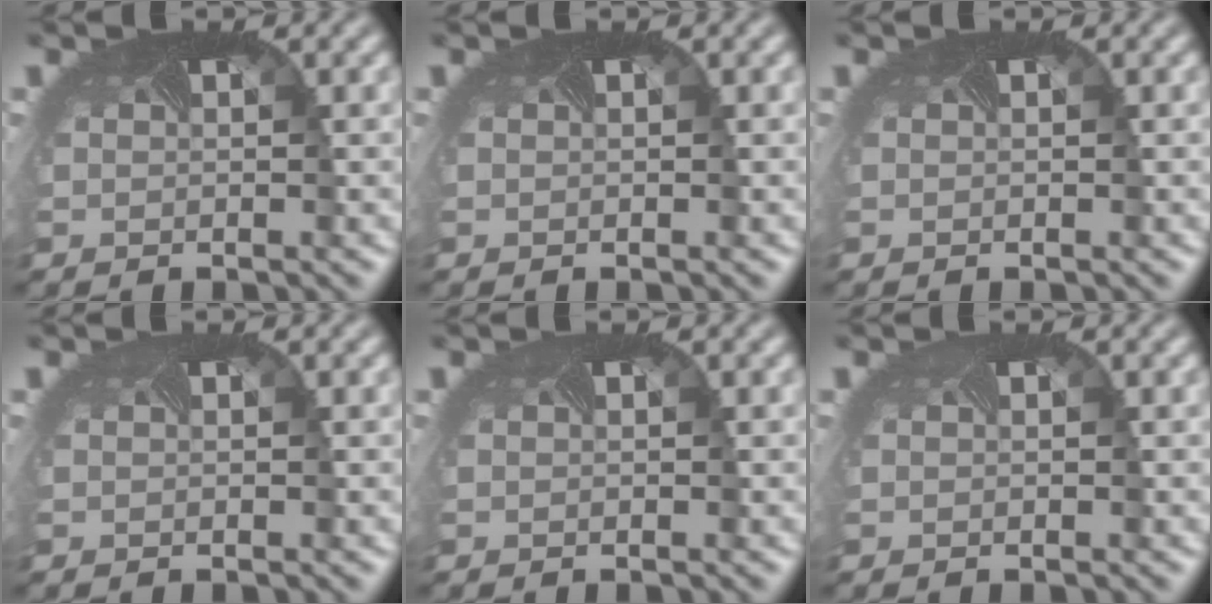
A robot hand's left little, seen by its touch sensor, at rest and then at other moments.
{"total": 0.0}
{"total": 0.0}
{"total": 0.0}
{"total": 0.0}
{"total": 0.0}